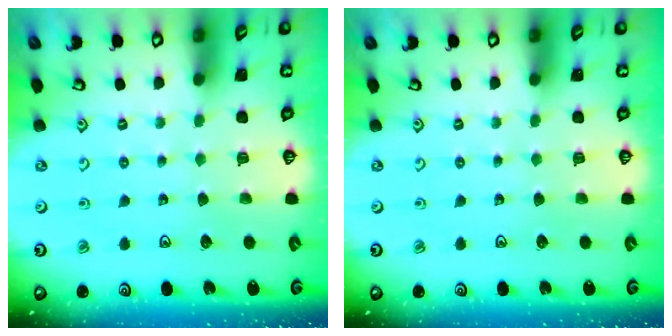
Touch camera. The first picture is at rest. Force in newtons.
{"total": 0.0}